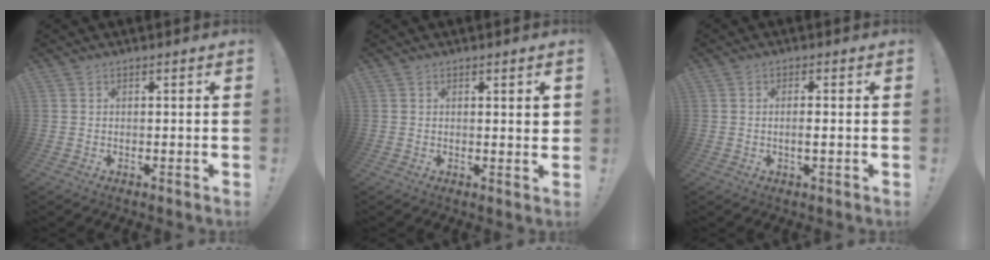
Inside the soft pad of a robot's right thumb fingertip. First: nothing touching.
{"total": 1.9, "force": [1.1, 0.4, 1.5], "torque": [-0.015, -0.005, 0.015]}
{"total": 2.6, "force": [-0.4, 0.4, 2.5], "torque": [-0.041, 0.000, -0.008]}